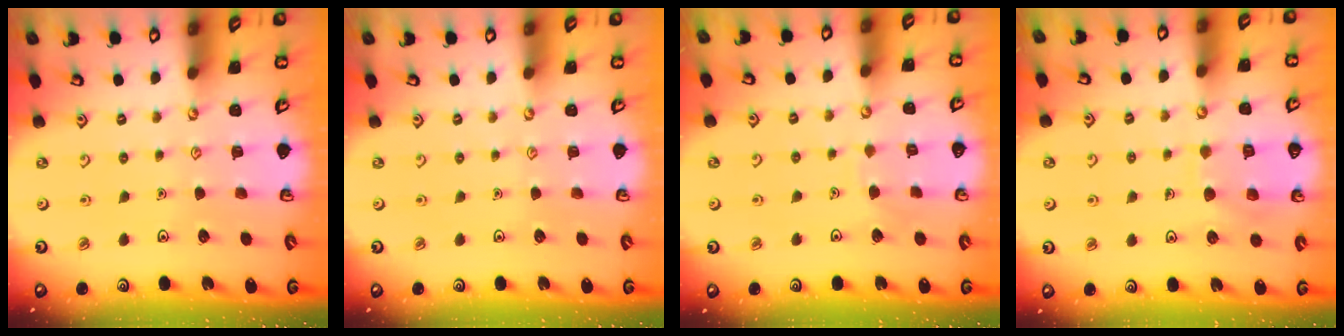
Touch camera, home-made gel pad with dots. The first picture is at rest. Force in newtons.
{"total": 0.0}
{"total": 3.5, "press": 3.5, "slide": 0.3}
{"total": 8.8, "press": 8.7, "slide": 0.7}